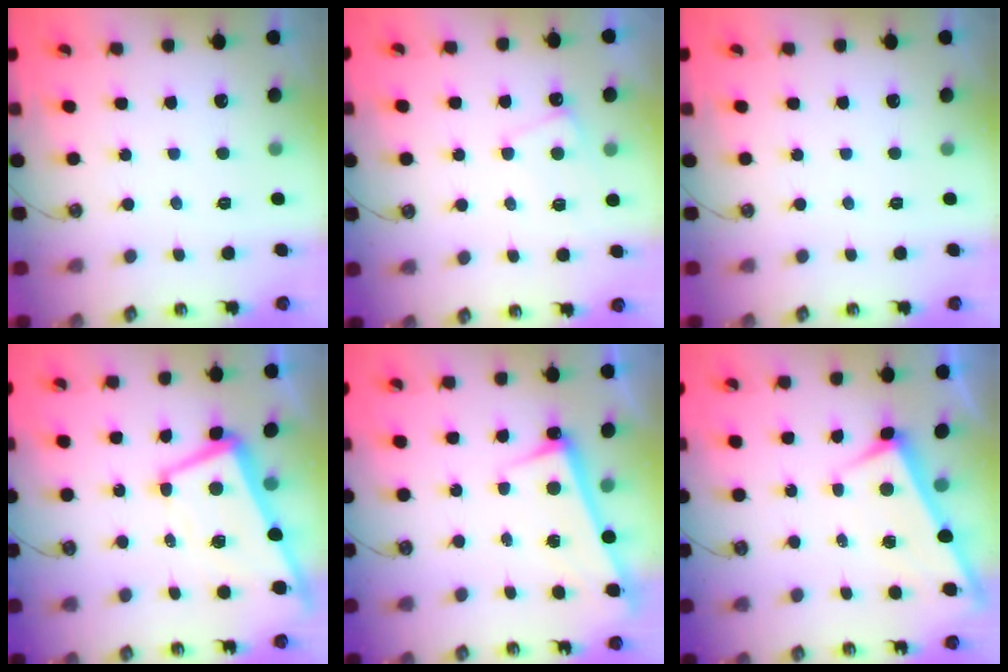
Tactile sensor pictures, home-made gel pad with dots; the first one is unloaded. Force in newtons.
{"total": 0.9, "press": 0.7, "slide": 0.5}
{"total": 0.0}
{"total": 2.9, "press": 2.8, "slide": 0.9}
{"total": 2.8, "press": 2.7, "slide": 0.5}
{"total": 3.0, "press": 3.0, "slide": 0.0}